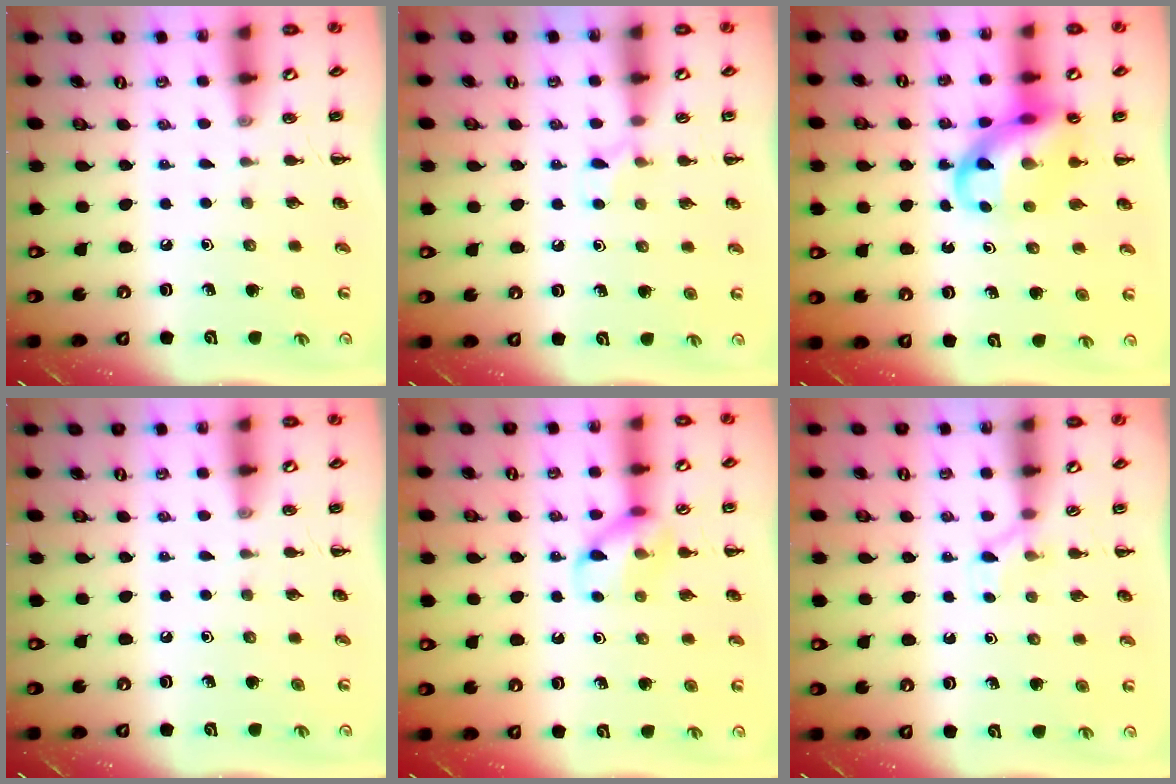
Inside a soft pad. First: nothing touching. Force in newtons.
{"total": 5.5, "press": 5.2, "slide": 1.9}
{"total": 11.6, "press": 11.2, "slide": 3.1}
{"total": 0.0}
{"total": 10.7, "press": 10.7, "slide": 0.9}
{"total": 3.9, "press": 3.6, "slide": 1.5}